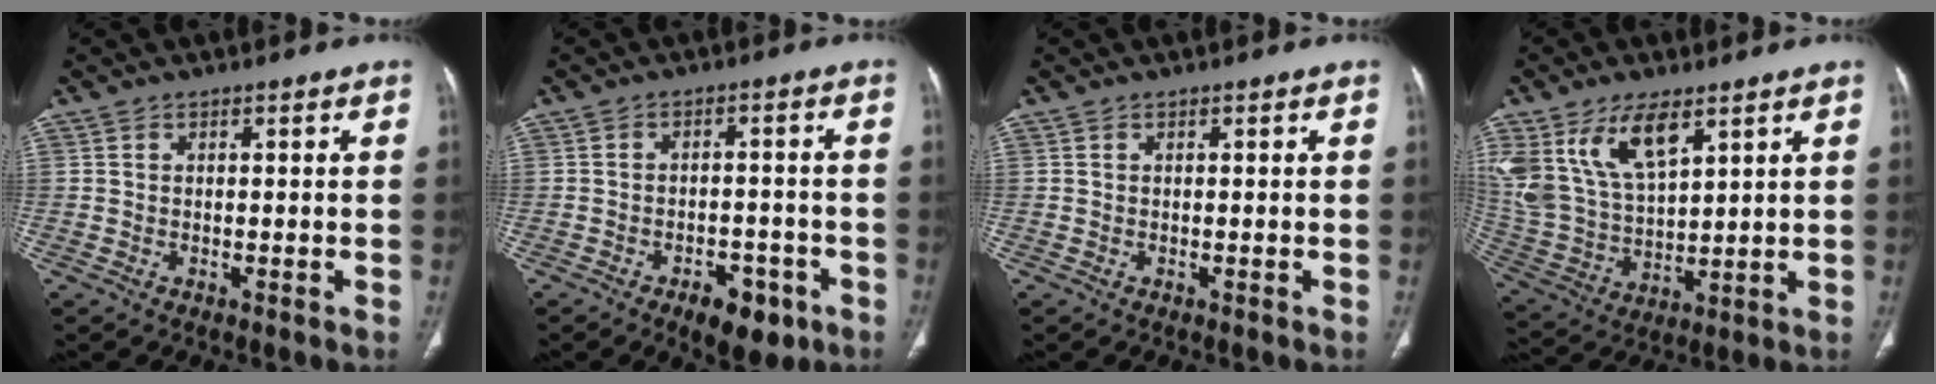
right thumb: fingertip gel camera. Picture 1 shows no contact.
{"total": 7.5, "force": [-4.2, 4.0, 4.9], "torque": [-0.046, 0.019, -0.054]}
{"total": 0.0}
{"total": 15.2, "force": [8.3, 7.4, 10.4], "torque": [-0.194, -0.027, 0.176]}